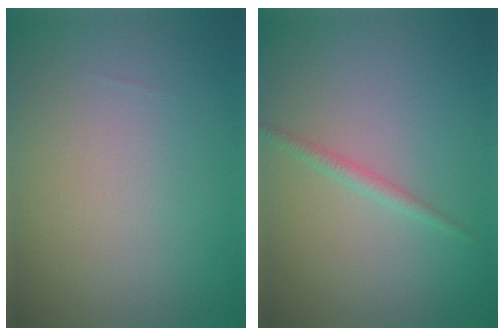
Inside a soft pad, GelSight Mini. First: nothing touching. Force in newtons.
{"total": 1.1, "press": 1.1, "slide": 0.0}